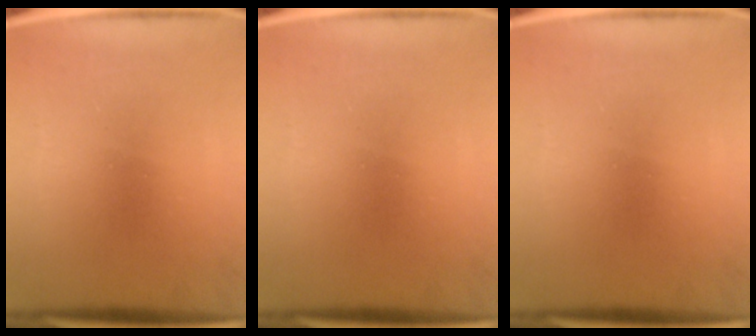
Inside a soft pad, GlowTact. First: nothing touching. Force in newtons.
{"total": 0.0}
{"total": 0.0}